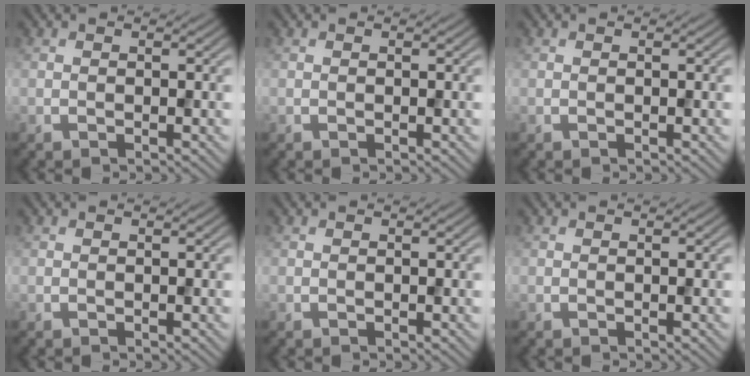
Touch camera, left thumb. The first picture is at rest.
{"total": 0.0}
{"total": 0.0}
{"total": 0.0}
{"total": 0.0}
{"total": 0.0}